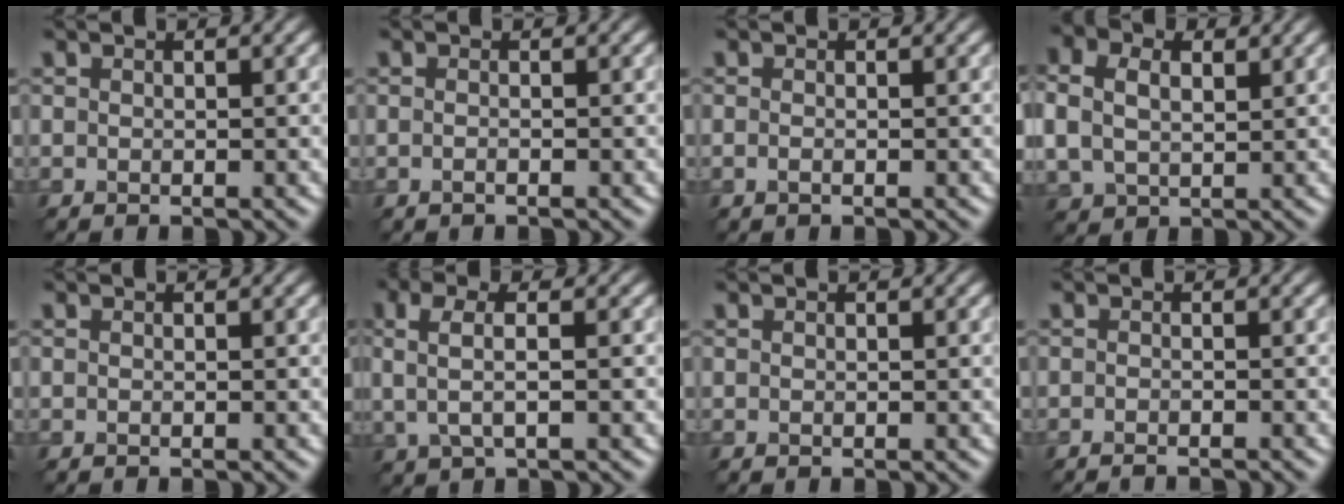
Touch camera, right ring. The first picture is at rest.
{"total": 0.7, "force": [-0.3, 0.2, 0.5], "torque": [-0.010, -0.003, -0.008]}
{"total": 0.6, "force": [-0.2, 0.2, 0.5], "torque": [-0.012, -0.005, -0.006]}
{"total": 5.6, "force": [1.5, 4.1, 3.5], "torque": [-0.088, 0.005, 0.018]}
{"total": 0.0}
{"total": 3.0, "force": [0.4, 1.0, 2.8], "torque": [-0.060, 0.002, 0.008]}
{"total": 0.0}
{"total": 1.7, "force": [-1.3, 0.4, 1.0], "torque": [0.000, -0.001, -0.022]}